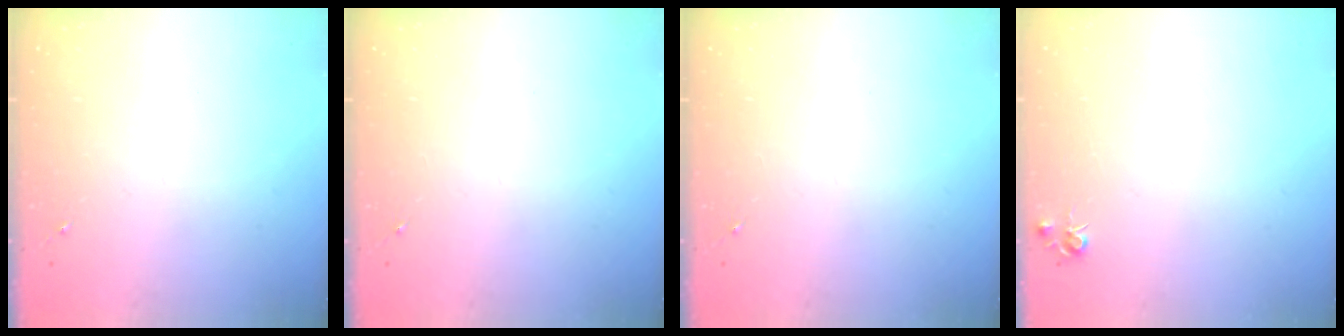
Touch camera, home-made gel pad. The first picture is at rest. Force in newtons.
{"total": 0.0}
{"total": 0.0}
{"total": 4.3, "press": 4.3, "slide": 0.5}